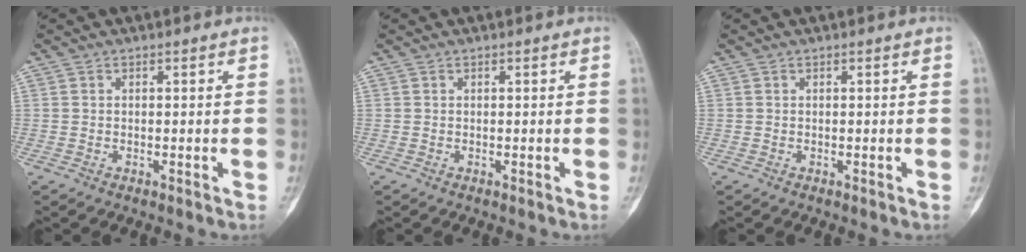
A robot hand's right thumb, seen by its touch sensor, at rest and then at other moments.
{"total": 0.0}
{"total": 0.0}